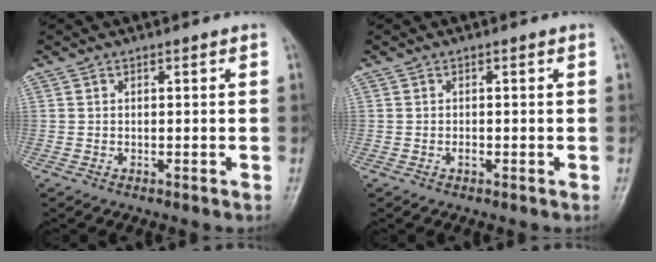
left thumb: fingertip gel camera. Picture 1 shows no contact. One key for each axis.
{"total": 0.7, "fx": -0.1, "fy": 0.4, "fz": 0.5, "tx": -0.006, "ty": 0.000, "tz": -0.004}